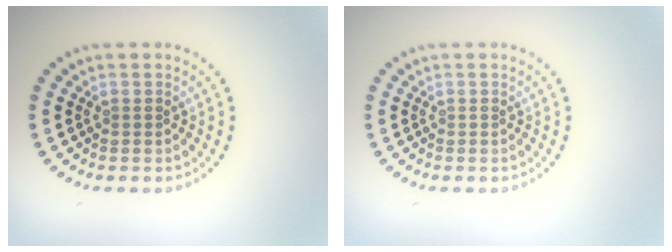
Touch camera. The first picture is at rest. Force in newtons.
{"total": 0.0}